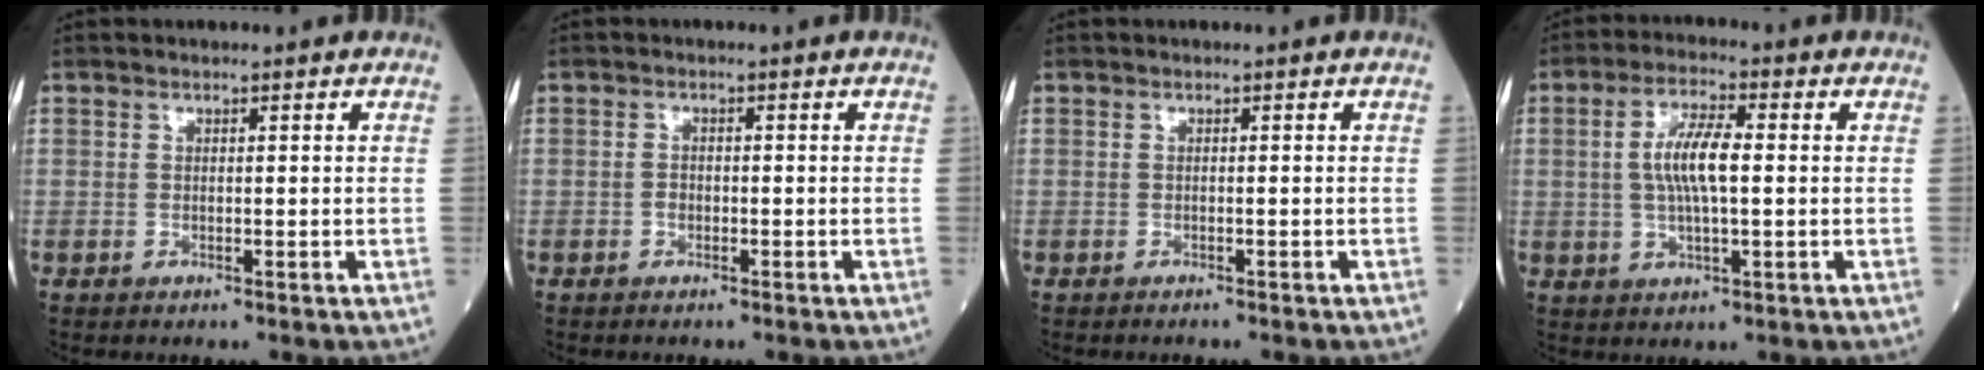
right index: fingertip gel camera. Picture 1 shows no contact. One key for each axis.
{"total": 0.9, "fx": -0.6, "fy": 0.5, "fz": 0.5, "tx": -0.011, "ty": 0.001, "tz": -0.011}
{"total": 1.2, "fx": -1.1, "fy": -0.1, "fz": 0.5, "tx": -0.011, "ty": -0.002, "tz": -0.014}
{"total": 7.2, "fx": 0.5, "fy": 1.5, "fz": 7.0, "tx": -0.144, "ty": 0.007, "tz": 0.009}